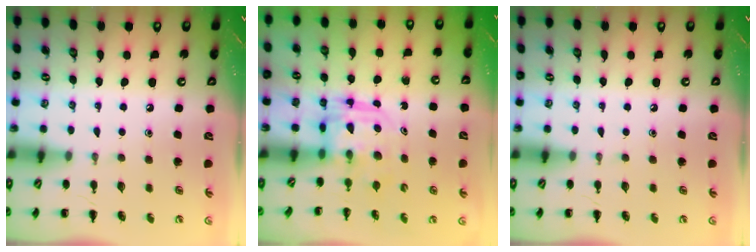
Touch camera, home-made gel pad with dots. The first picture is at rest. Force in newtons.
{"total": 3.3, "press": 3.3, "slide": 0.2}
{"total": 0.0}